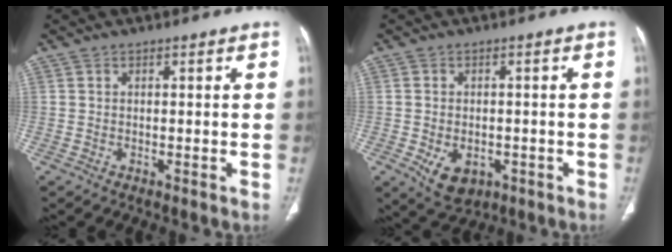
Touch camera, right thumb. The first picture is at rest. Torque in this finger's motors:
{"motor_torque": [-0.10, 0.33, -0.13, -0.19, 0.14]}